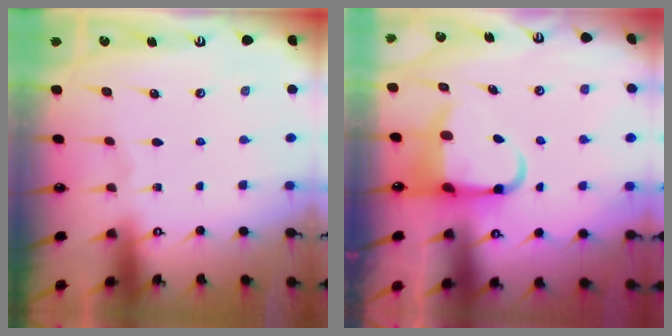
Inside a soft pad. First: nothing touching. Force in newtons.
{"total": 5.9, "press": 5.8, "slide": 1.1}